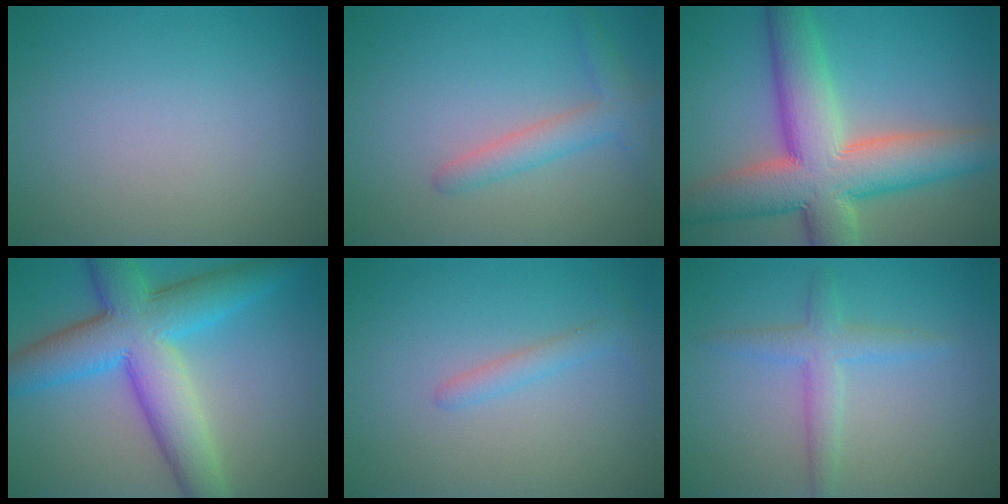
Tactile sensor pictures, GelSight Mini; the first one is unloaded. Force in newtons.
{"total": 2.1, "press": 2.1, "slide": 0.2}
{"total": 11.5, "press": 11.4, "slide": 1.1}
{"total": 9.8, "press": 9.8, "slide": 0.3}
{"total": 1.4, "press": 1.4, "slide": 0.0}
{"total": 2.8, "press": 2.8, "slide": 0.1}